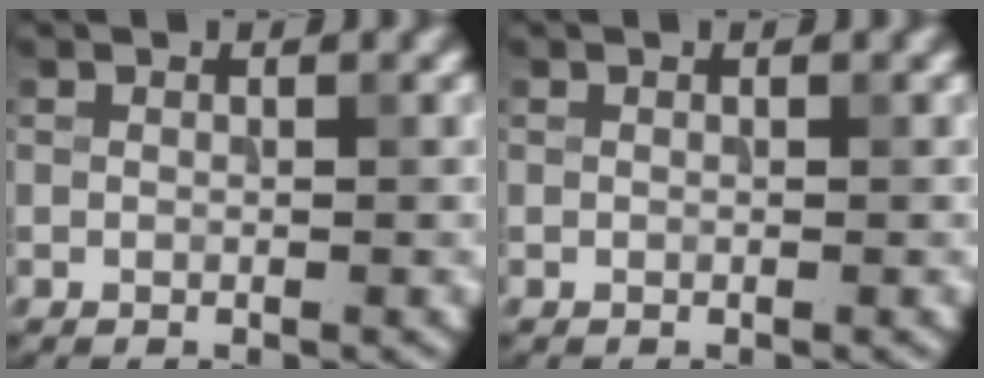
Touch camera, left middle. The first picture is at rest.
{"total": 0.0}